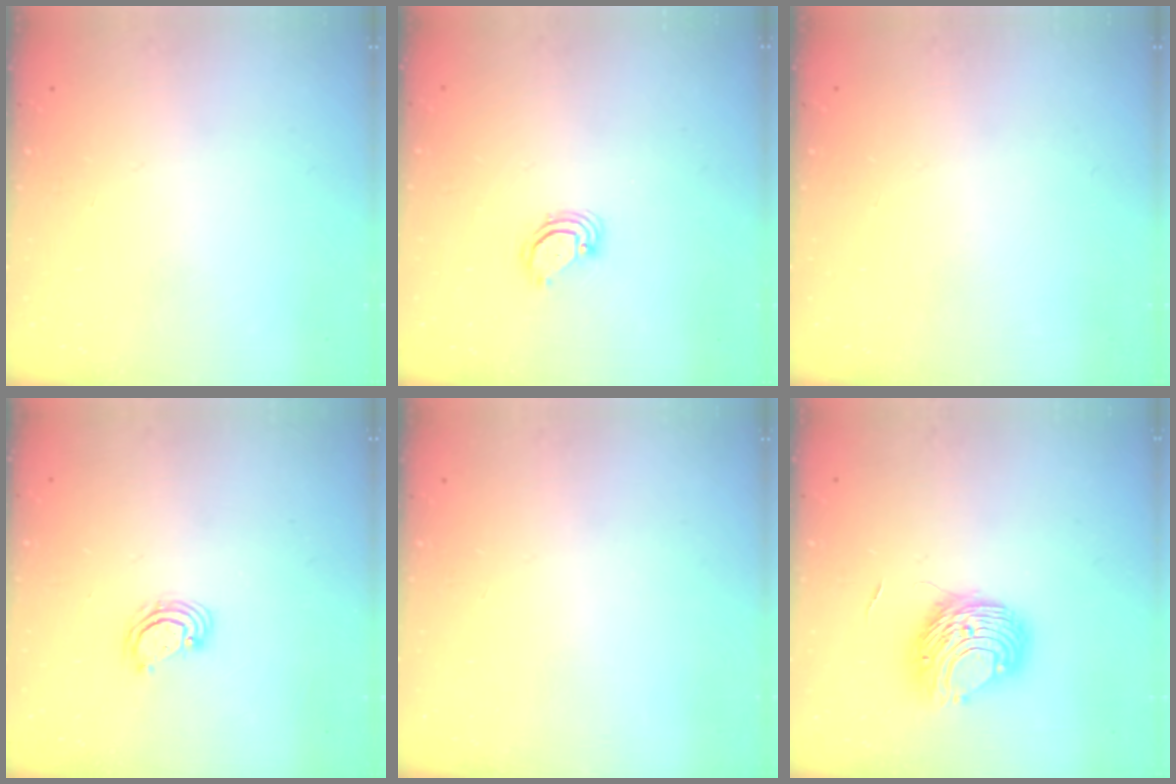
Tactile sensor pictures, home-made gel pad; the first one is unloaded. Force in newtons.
{"total": 3.1, "press": 3.1, "slide": 0.2}
{"total": 0.0}
{"total": 3.0, "press": 2.9, "slide": 0.3}
{"total": 0.0}
{"total": 8.5, "press": 8.5, "slide": 0.2}